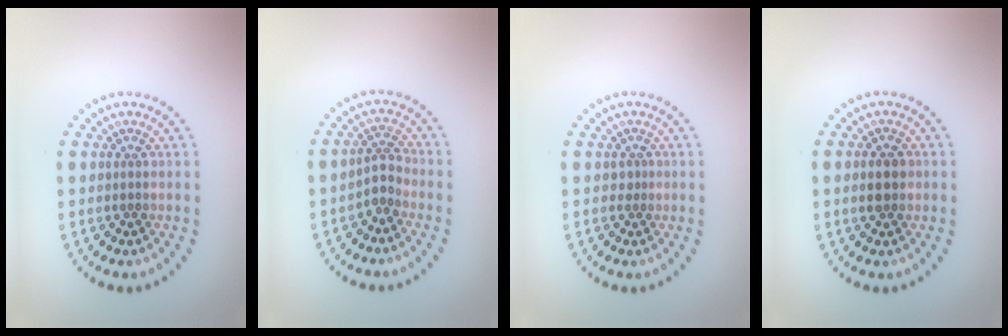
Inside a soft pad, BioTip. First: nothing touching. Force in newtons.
{"total": 1.8, "press": 1.3, "slide": 1.2}
{"total": 0.7, "press": 0.5, "slide": 0.5}
{"total": 2.2, "press": 2.2, "slide": 0.1}